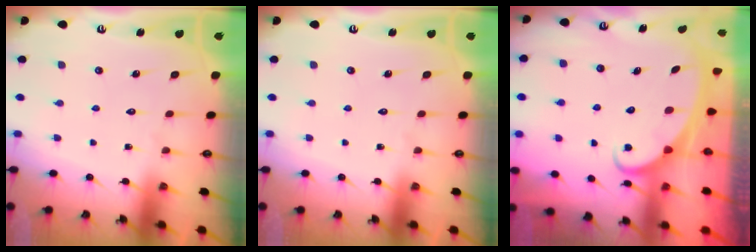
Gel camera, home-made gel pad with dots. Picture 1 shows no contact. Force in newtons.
{"total": 0.0}
{"total": 2.6, "press": 2.6, "slide": 0.3}